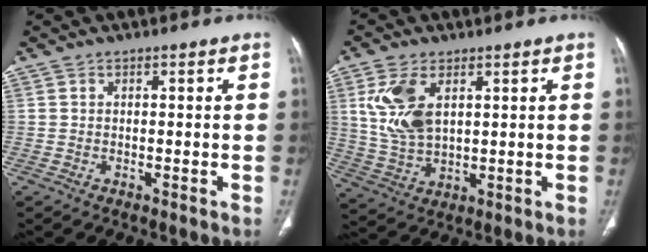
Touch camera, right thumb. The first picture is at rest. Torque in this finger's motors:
{"motor_torque": [0.15, 0.28, 0.79, 0.91, 0.15]}